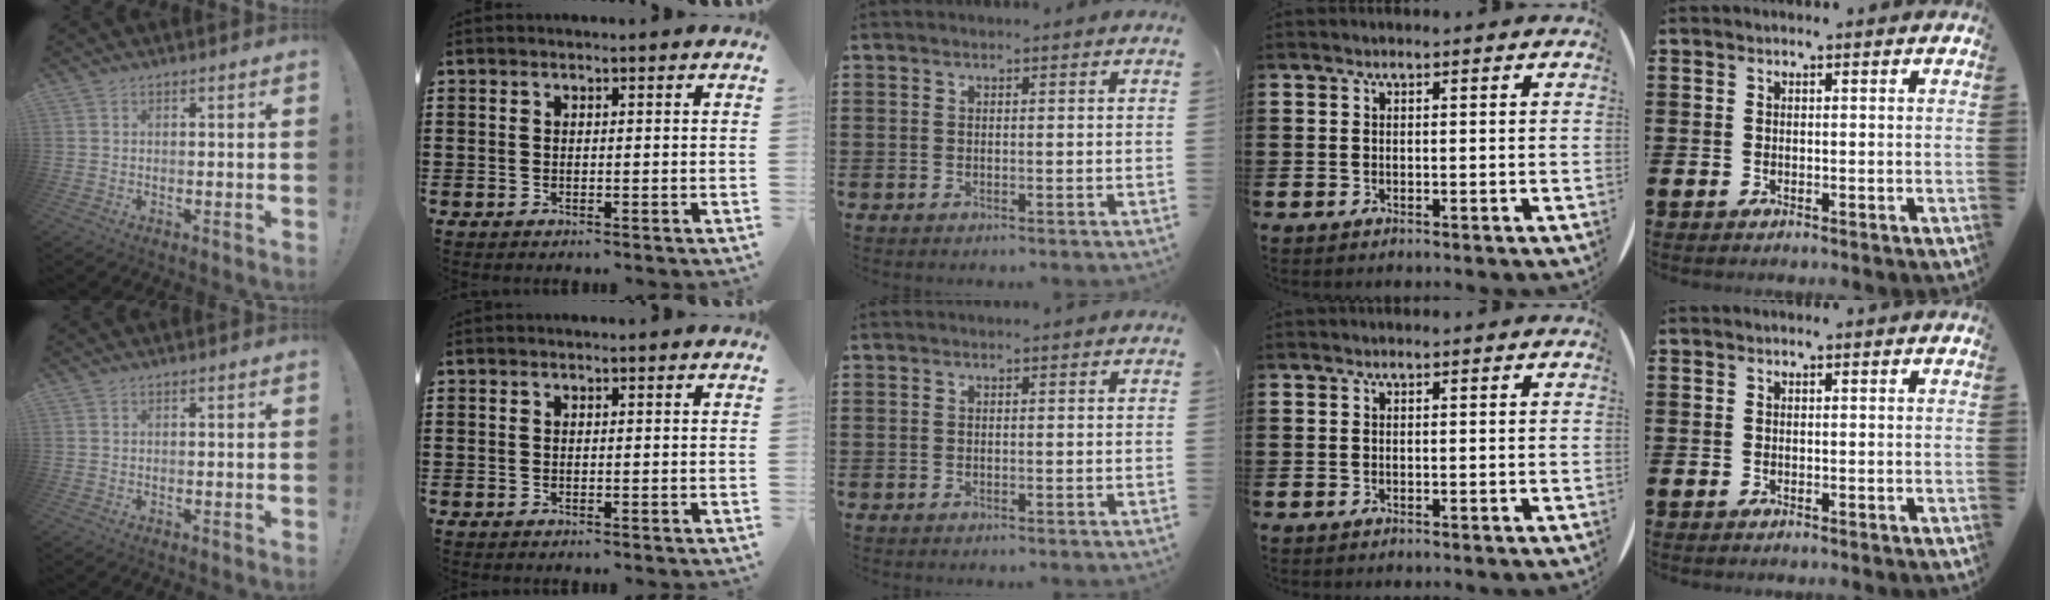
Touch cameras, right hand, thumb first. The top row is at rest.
{}